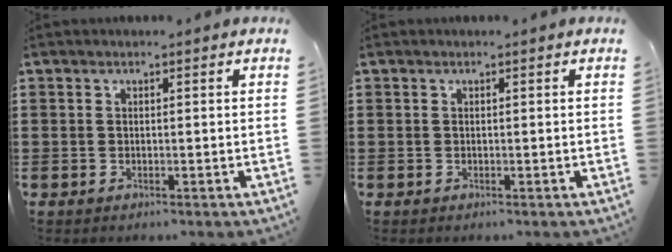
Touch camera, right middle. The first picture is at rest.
{"total": 0.0}